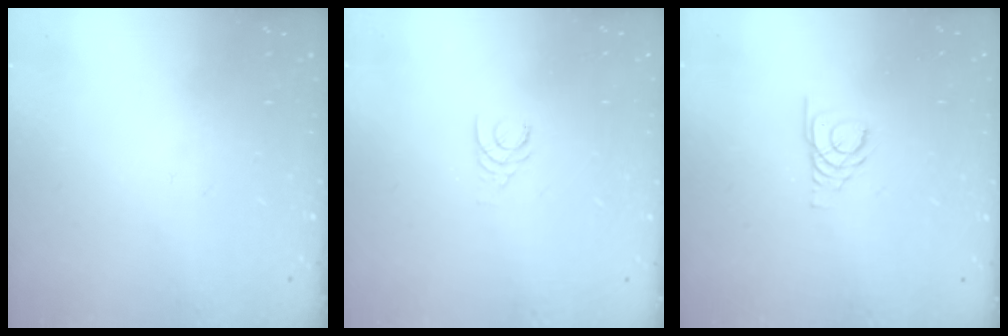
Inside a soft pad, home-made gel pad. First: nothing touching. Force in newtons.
{"total": 2.4, "press": 2.4, "slide": 0.2}
{"total": 3.3, "press": 3.3, "slide": 0.3}